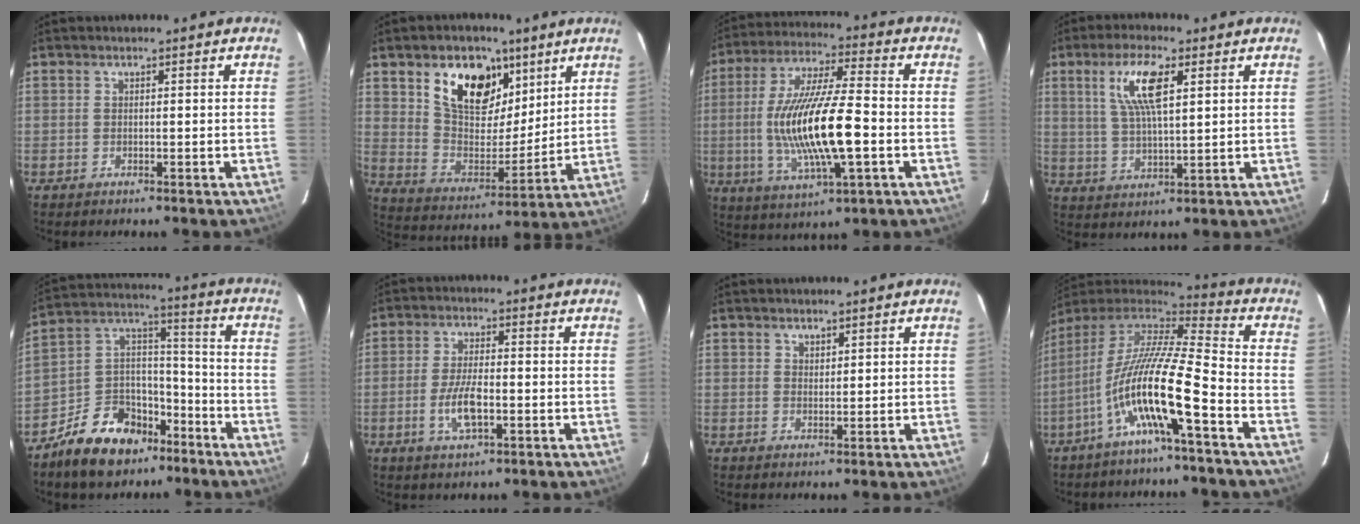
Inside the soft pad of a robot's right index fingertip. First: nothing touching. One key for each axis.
{"total": 16.7, "fx": 9.0, "fy": 9.7, "fz": 10.2, "tx": -0.184, "ty": 0.014, "tz": 0.167}
{"total": 18.6, "fx": -2.7, "fy": 4.1, "fz": 18.0, "tx": -0.352, "ty": -0.008, "tz": -0.045}
{"total": 9.3, "fx": 3.7, "fy": 2.5, "fz": 8.2, "tx": -0.161, "ty": 0.008, "tz": 0.073}
{"total": 15.2, "fx": -10.0, "fy": 9.0, "fz": 6.9, "tx": -0.146, "ty": 0.055, "tz": -0.156}
{"total": 7.0, "fx": -2.1, "fy": 2.6, "fz": 6.2, "tx": -0.128, "ty": -0.004, "tz": -0.040}
{"total": 1.4, "fx": 1.1, "fy": 0.7, "fz": 0.2, "tx": -0.001, "ty": 0.002, "tz": 0.021}
{"total": 16.2, "fx": -6.5, "fy": 1.4, "fz": 14.8, "tx": -0.259, "ty": -0.012, "tz": -0.130}